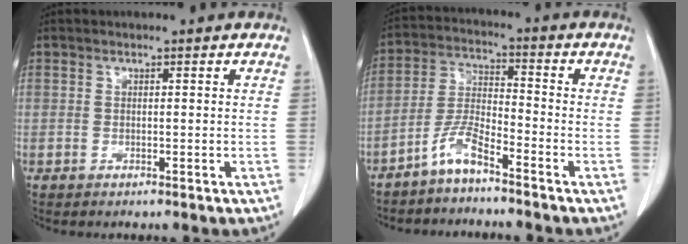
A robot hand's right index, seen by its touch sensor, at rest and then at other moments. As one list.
[{"total": 5.7, "force": [-4.4, 0.8, 3.5], "torque": [-0.085, -0.007, -0.092]}]